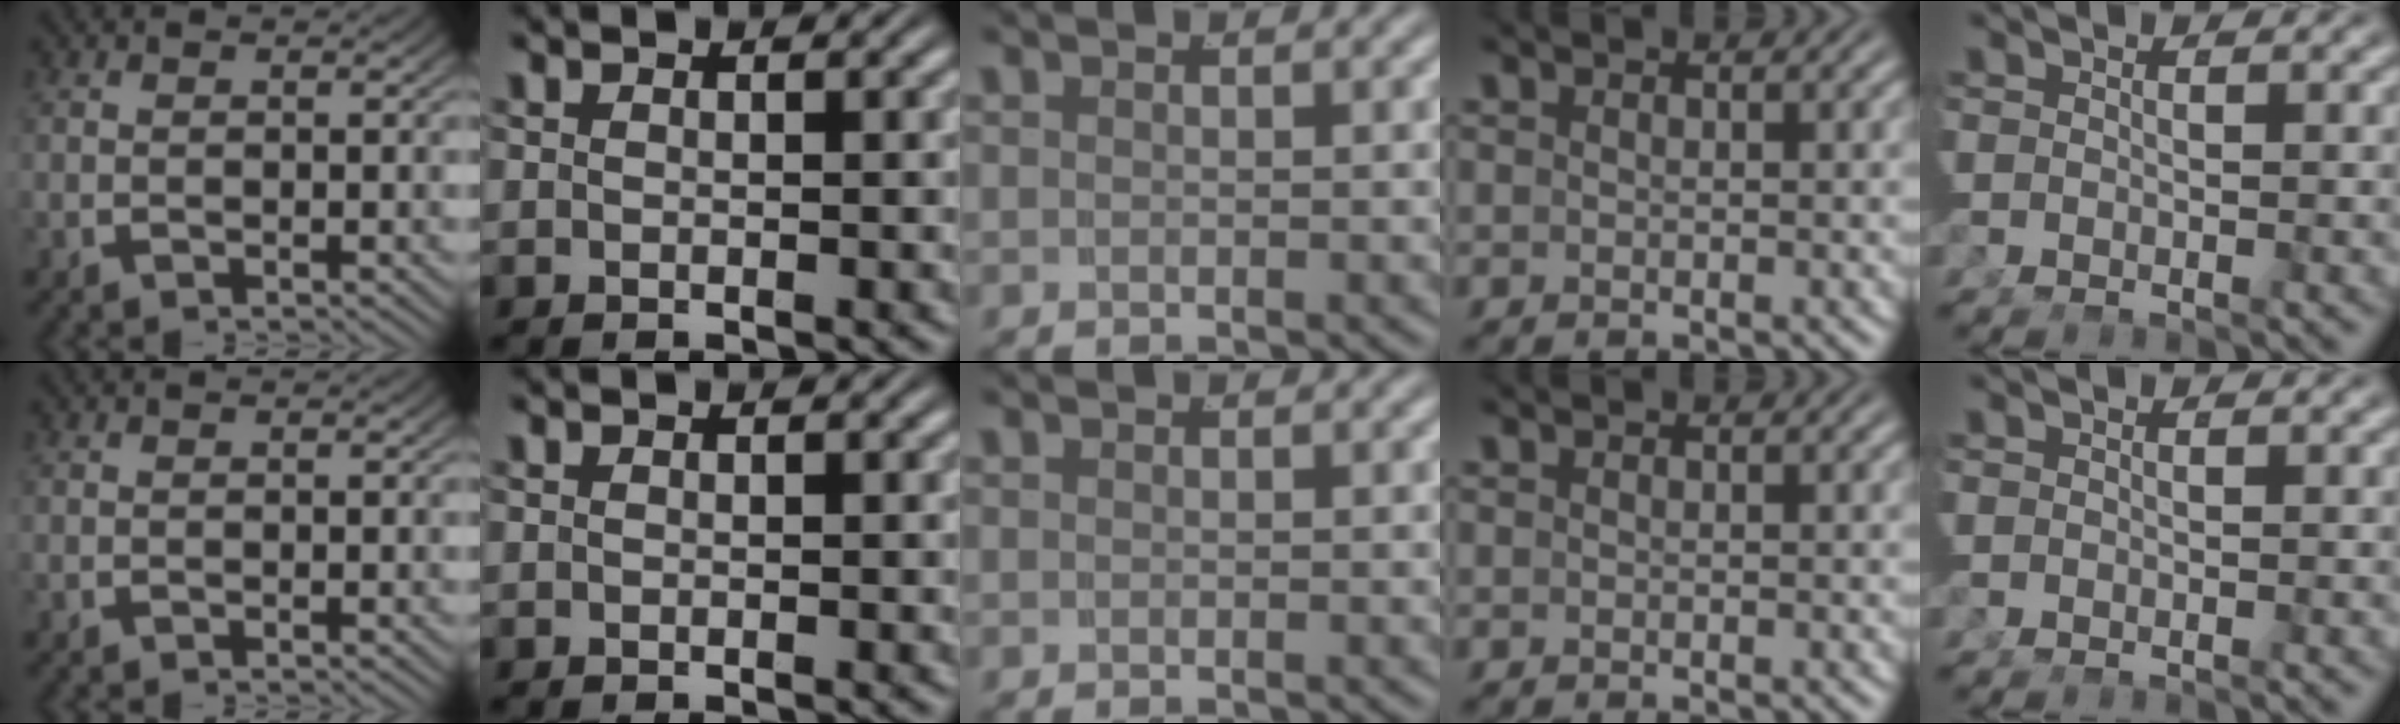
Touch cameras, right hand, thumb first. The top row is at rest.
{}